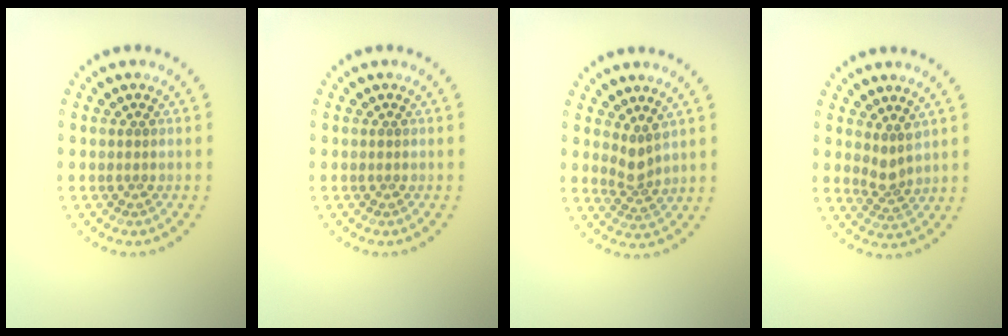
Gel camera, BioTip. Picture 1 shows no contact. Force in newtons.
{"total": 0.0}
{"total": 2.0, "press": 1.3, "slide": 1.5}
{"total": 1.9, "press": 1.4, "slide": 1.3}